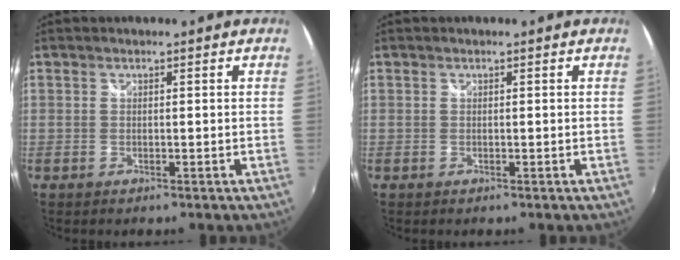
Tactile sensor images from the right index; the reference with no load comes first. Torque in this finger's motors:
{"motor_torque": [0.22, 0.22, 0.00, 0.00]}